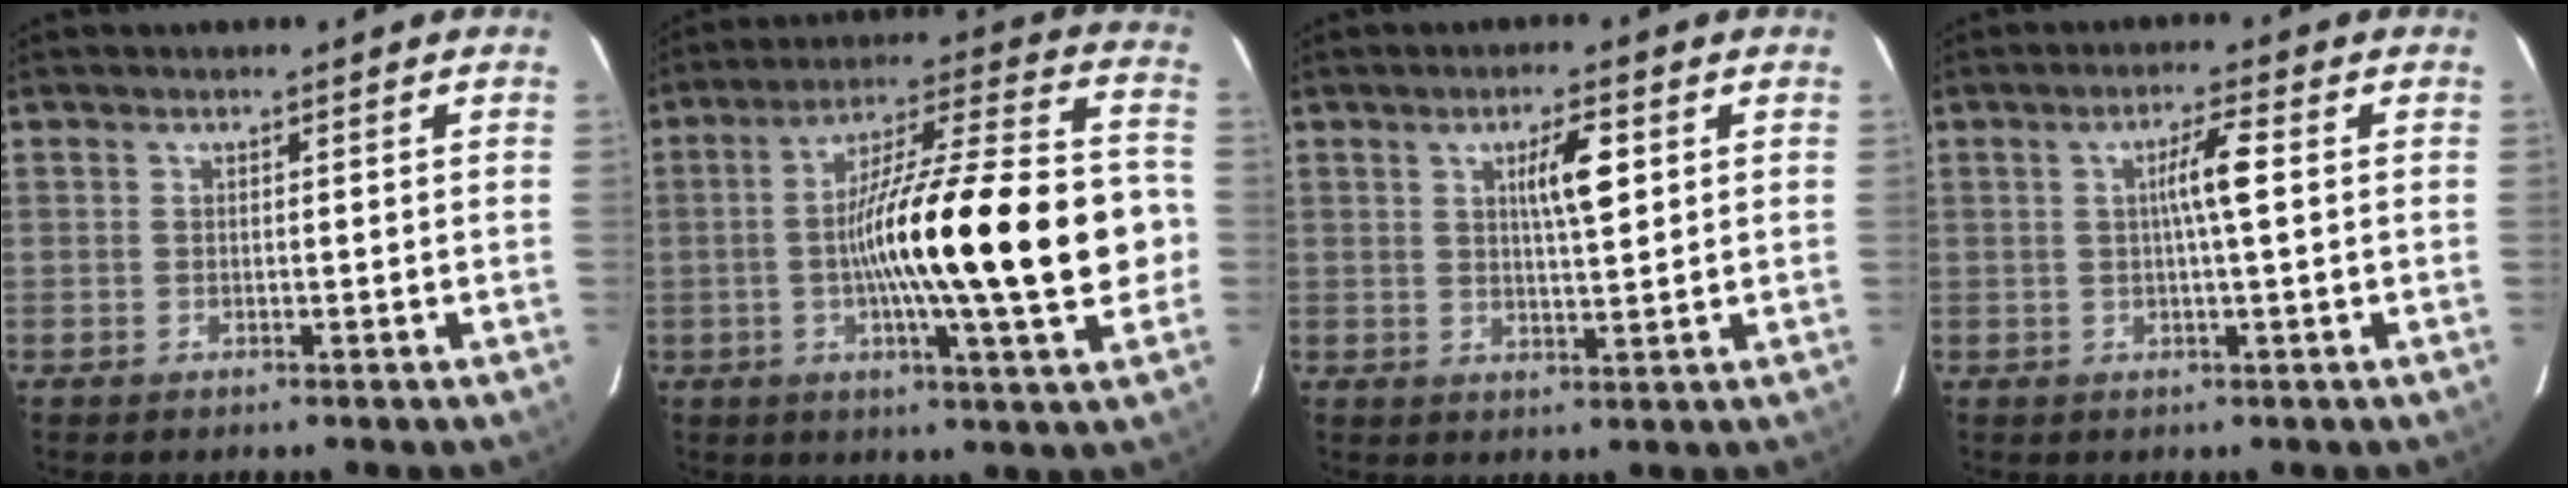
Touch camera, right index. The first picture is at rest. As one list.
[{"total": 23.9, "force": [-3.0, 1.9, 23.7], "torque": [-0.338, 0.015, -0.050]}, {"total": 5.7, "force": [1.8, 1.0, 5.4], "torque": [-0.095, 0.006, 0.032]}, {"total": 4.7, "force": [0.5, 0.1, 4.7], "torque": [-0.085, 0.005, 0.009]}]